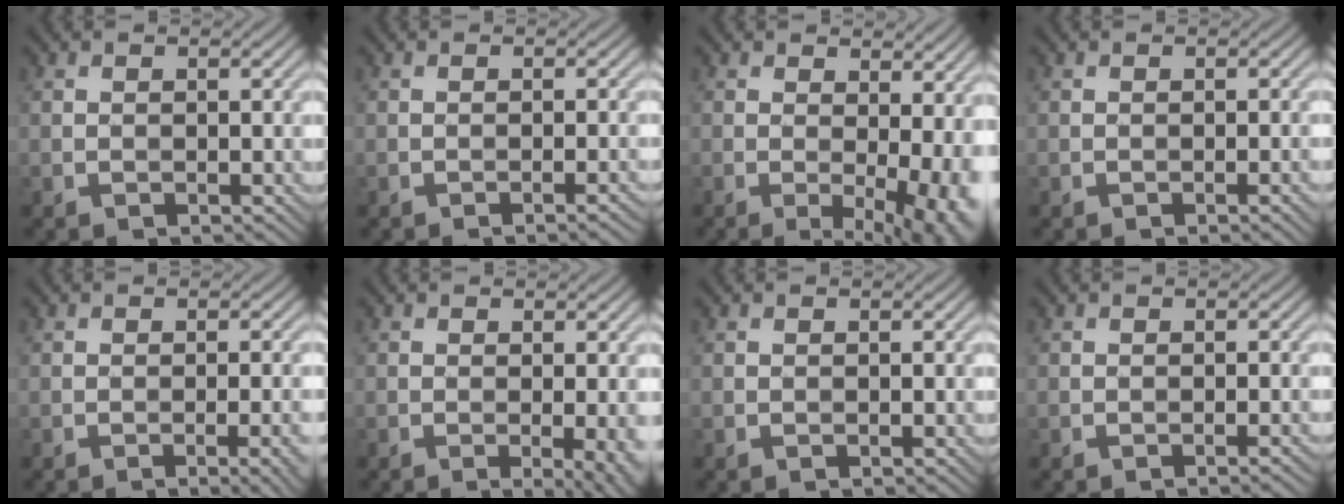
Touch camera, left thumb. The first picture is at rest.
{"total": 1.2, "force": [-0.6, 0.1, 1.0], "torque": [-0.010, 0.005, -0.016]}
{"total": 9.6, "force": [-0.4, 3.7, 8.8], "torque": [-0.093, 0.000, 0.011]}
{"total": 1.1, "force": [-0.4, 0.1, 1.0], "torque": [-0.015, 0.001, -0.008]}
{"total": 3.8, "force": [-1.3, 0.8, 3.4], "torque": [-0.042, 0.006, -0.019]}
{"total": 4.0, "force": [-0.8, 0.8, 3.8], "torque": [-0.055, -0.004, -0.012]}
{"total": 0.0}
{"total": 0.8, "force": [-0.4, 0.1, 0.7], "torque": [-0.007, 0.003, -0.012]}